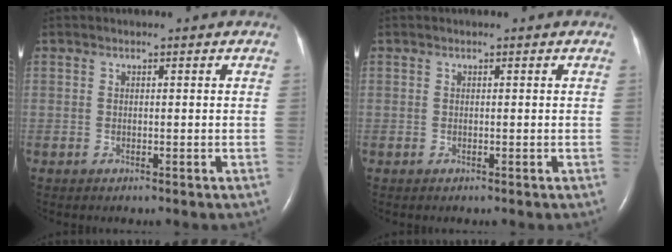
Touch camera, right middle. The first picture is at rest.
{"total": 0.0}